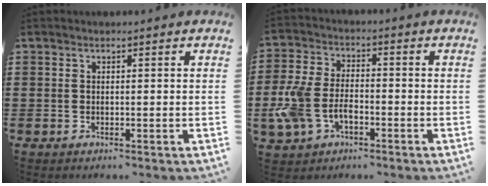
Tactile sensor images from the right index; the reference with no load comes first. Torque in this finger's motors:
{"motor_torque": [1.08, -0.67, 0.42, 0.18]}